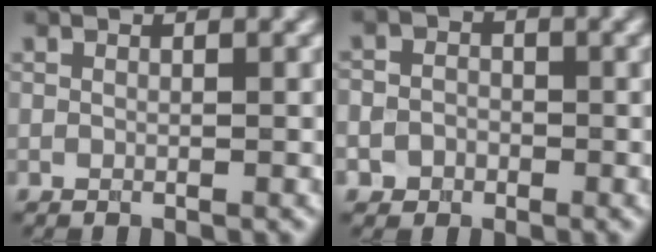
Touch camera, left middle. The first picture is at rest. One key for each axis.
{"total": 2.6, "fx": -0.7, "fy": 2.4, "fz": 0.8, "tx": 0.018, "ty": 0.007, "tz": -0.027}